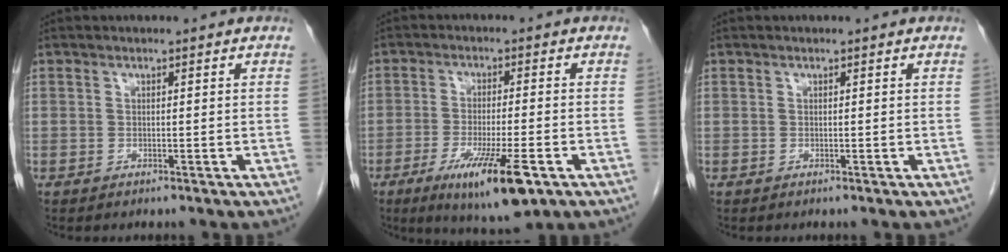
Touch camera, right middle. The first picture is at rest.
{"total": 11.2, "force": [-5.6, 1.4, 9.6], "torque": [-0.167, -0.030, -0.086]}
{"total": 0.0}